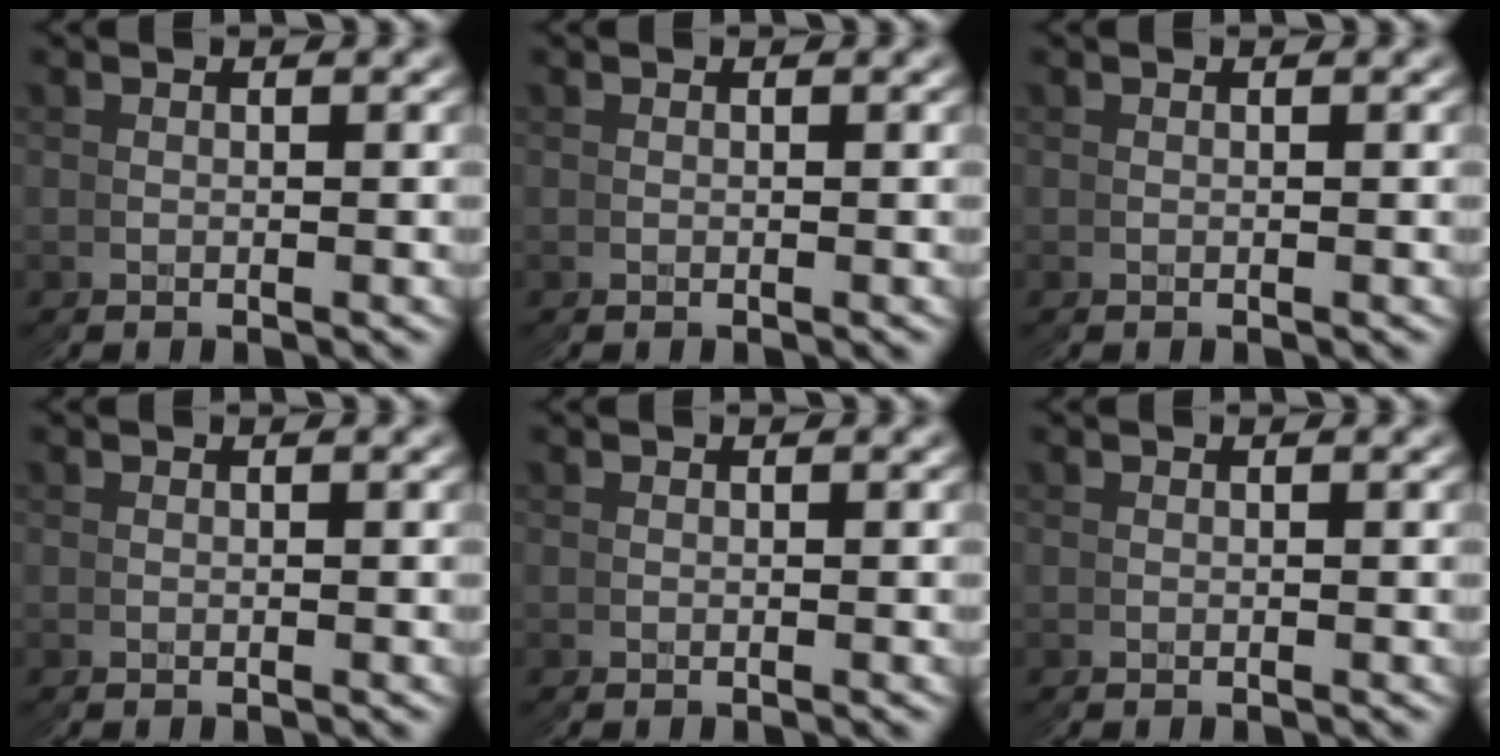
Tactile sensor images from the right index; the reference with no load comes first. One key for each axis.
{"total": 0.0}
{"total": 0.0}
{"total": 0.0}
{"total": 0.0}
{"total": 0.0}